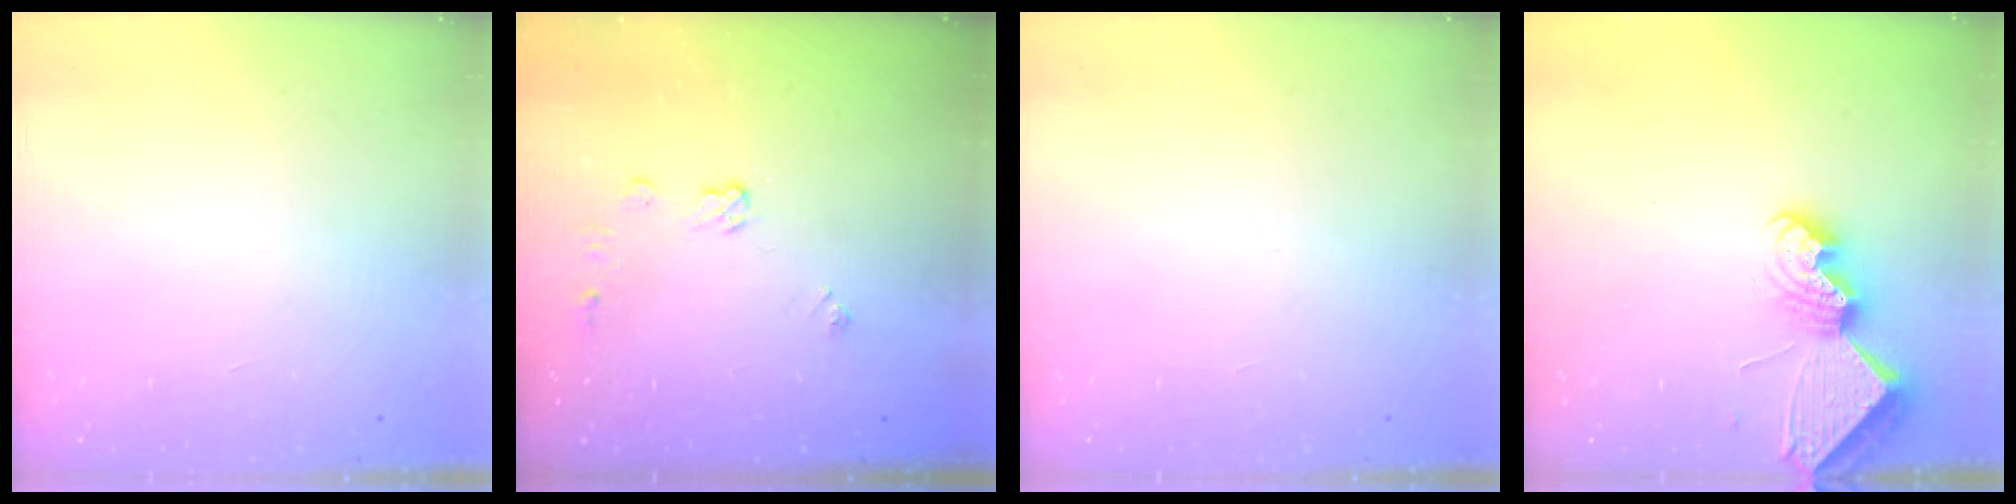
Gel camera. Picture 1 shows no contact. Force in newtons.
{"total": 5.7, "press": 5.7, "slide": 0.4}
{"total": 0.0}
{"total": 8.5, "press": 8.4, "slide": 0.8}